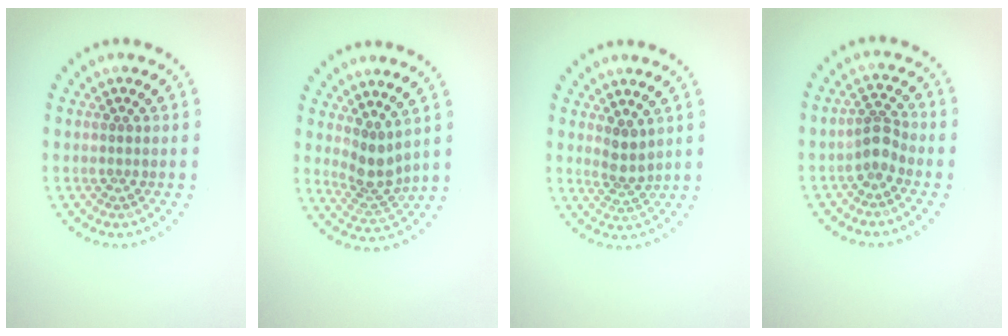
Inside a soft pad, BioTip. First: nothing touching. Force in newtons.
{"total": 2.7, "press": 2.1, "slide": 1.8}
{"total": 1.8, "press": 1.5, "slide": 1.0}
{"total": 2.0, "press": 1.5, "slide": 1.3}